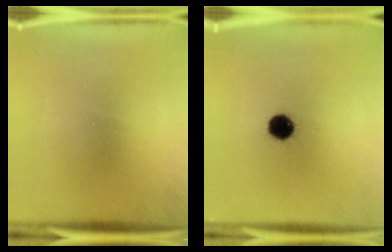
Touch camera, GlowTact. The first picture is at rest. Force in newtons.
{"total": 7.1}